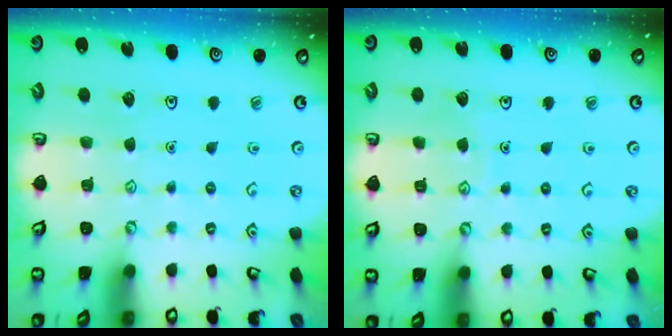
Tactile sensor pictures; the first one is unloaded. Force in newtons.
{"total": 4.7, "press": 4.7, "slide": 0.5}